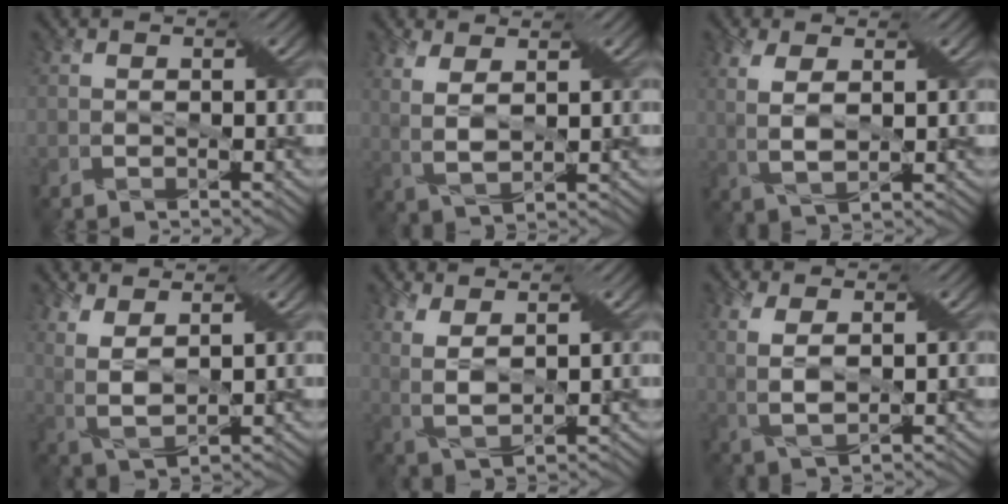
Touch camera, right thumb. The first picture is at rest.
{"total": 4.6, "force": [2.1, 1.6, 3.8], "torque": [-0.094, 0.002, 0.044]}
{"total": 4.6, "force": [1.4, 1.8, 4.0], "torque": [-0.097, 0.003, 0.029]}
{"total": 5.9, "force": [3.2, 2.0, 4.5], "torque": [-0.116, 0.000, 0.067]}
{"total": 5.2, "force": [2.8, 1.6, 4.0], "torque": [-0.102, 0.000, 0.060]}
{"total": 4.6, "force": [1.7, 1.7, 3.9], "torque": [-0.097, 0.003, 0.035]}